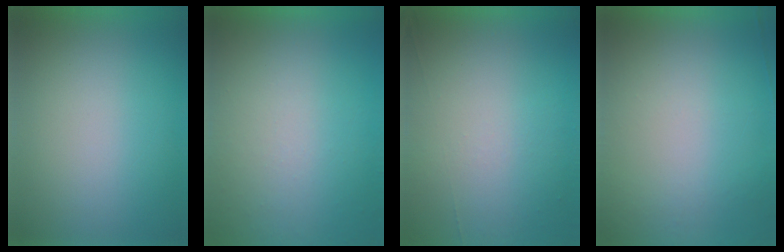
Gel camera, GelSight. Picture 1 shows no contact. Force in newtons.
{"total": 8.6}
{"total": 6.8}
{"total": 6.1}